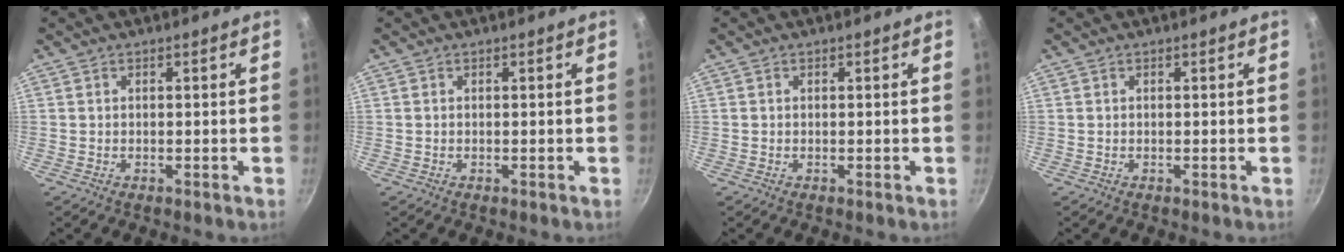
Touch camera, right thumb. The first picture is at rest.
{"total": 0.0}
{"total": 0.0}
{"total": 0.0}